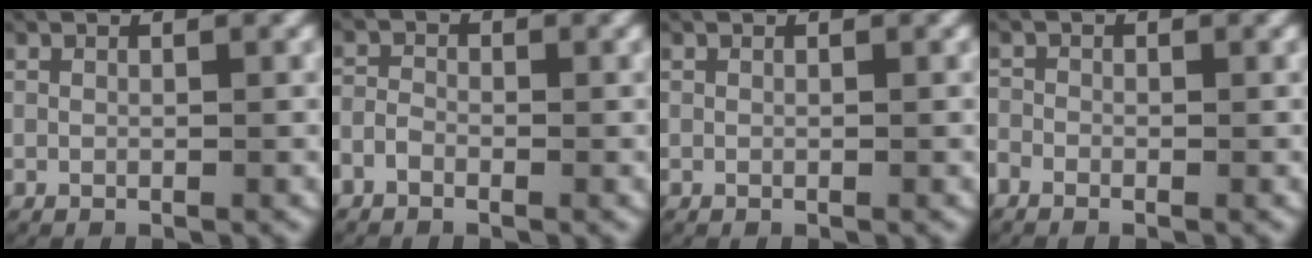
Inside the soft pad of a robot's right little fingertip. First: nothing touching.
{"total": 1.8, "force": [-1.1, 1.3, 0.6], "torque": [-0.024, -0.003, -0.023]}
{"total": 0.0}
{"total": 1.4, "force": [-0.8, 1.1, 0.3], "torque": [-0.013, -0.004, -0.018]}